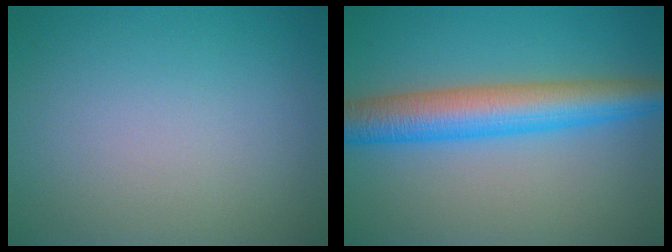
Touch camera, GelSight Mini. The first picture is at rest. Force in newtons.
{"total": 6.9, "press": 6.9, "slide": 0.1}